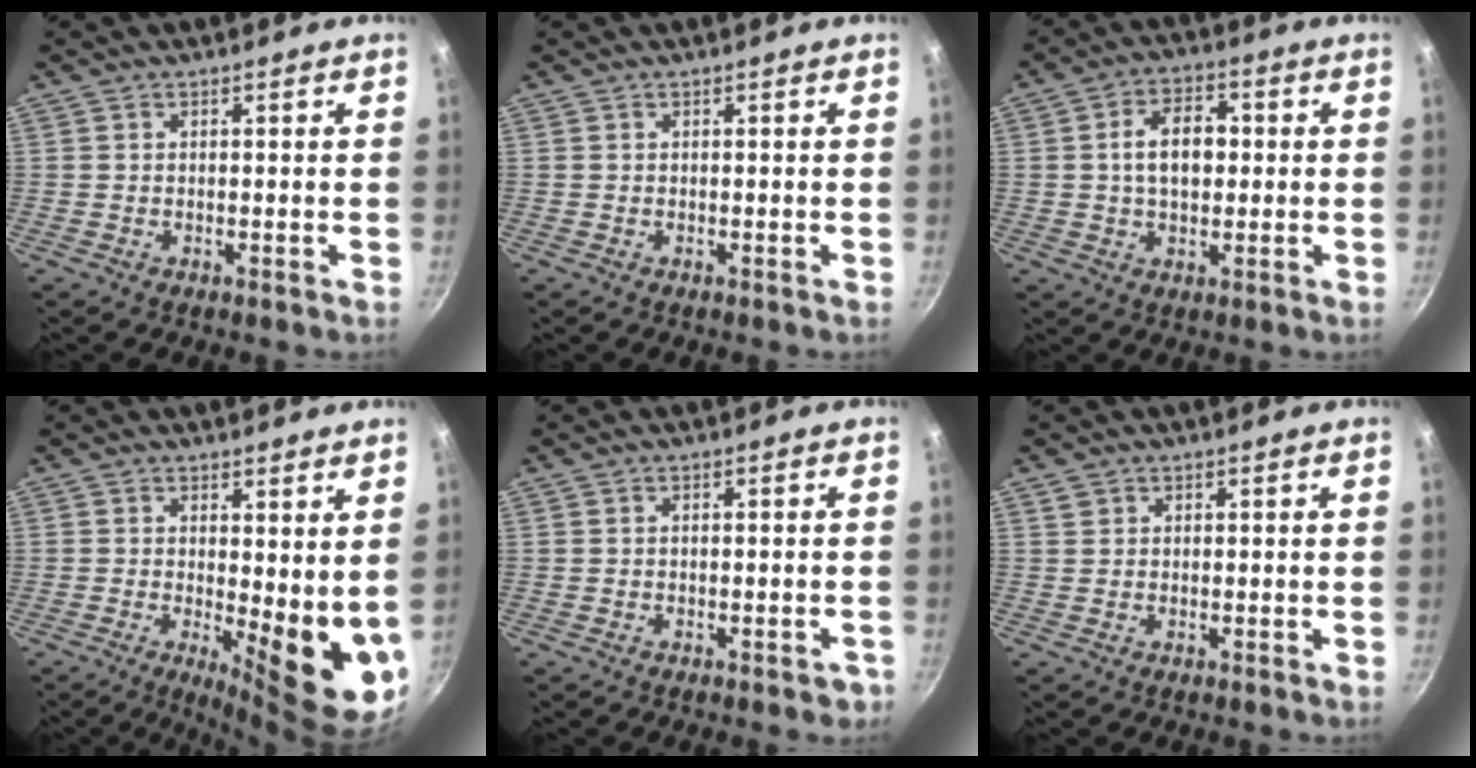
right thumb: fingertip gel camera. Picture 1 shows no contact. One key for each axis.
{"total": 0.0}
{"total": 9.3, "fx": 0.7, "fy": 5.9, "fz": 7.1, "tx": -0.096, "ty": 0.016, "tz": 0.006}
{"total": 11.7, "fx": 0.5, "fy": 4.0, "fz": 10.9, "tx": -0.120, "ty": -0.030, "tz": 0.015}
{"total": 2.3, "fx": -1.2, "fy": 1.1, "fz": 1.6, "tx": -0.011, "ty": 0.013, "tz": -0.005}
{"total": 1.1, "fx": 0.5, "fy": 0.9, "fz": 0.3, "tx": 0.001, "ty": 0.003, "tz": 0.007}